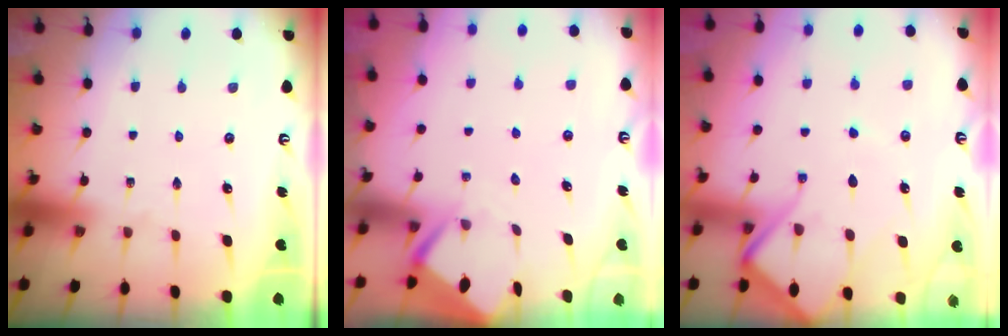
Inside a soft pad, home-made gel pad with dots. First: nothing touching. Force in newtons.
{"total": 3.4, "press": 3.4, "slide": 0.3}
{"total": 11.9, "press": 11.8, "slide": 1.2}